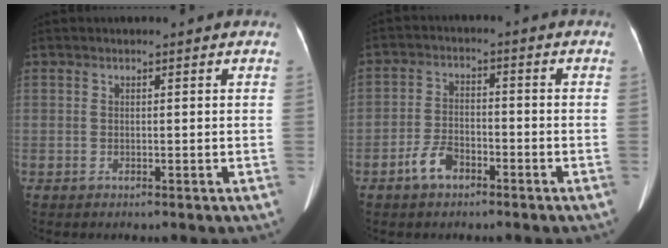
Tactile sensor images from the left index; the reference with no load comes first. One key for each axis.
{"total": 4.8, "fx": -3.0, "fy": 2.5, "fz": 2.7, "tx": -0.063, "ty": 0.006, "tz": -0.056}